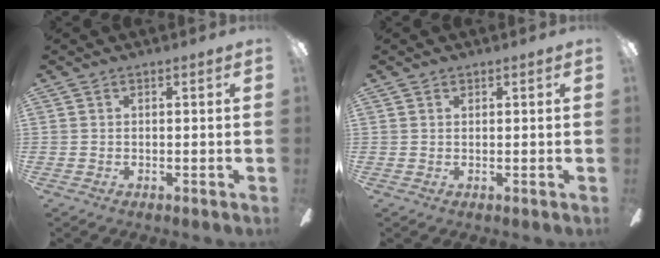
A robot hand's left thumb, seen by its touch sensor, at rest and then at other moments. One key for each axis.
{"total": 0.5, "fx": 0.4, "fy": 0.3, "fz": 0.1, "tx": -0.002, "ty": 0.000, "tz": 0.008}